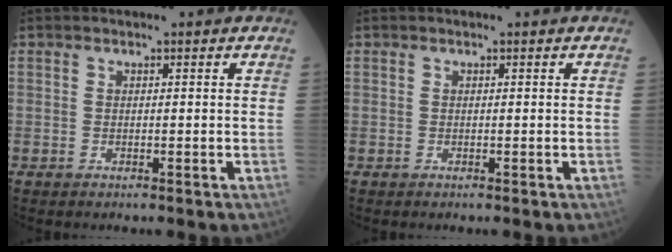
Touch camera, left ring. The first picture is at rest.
{"total": 0.0}